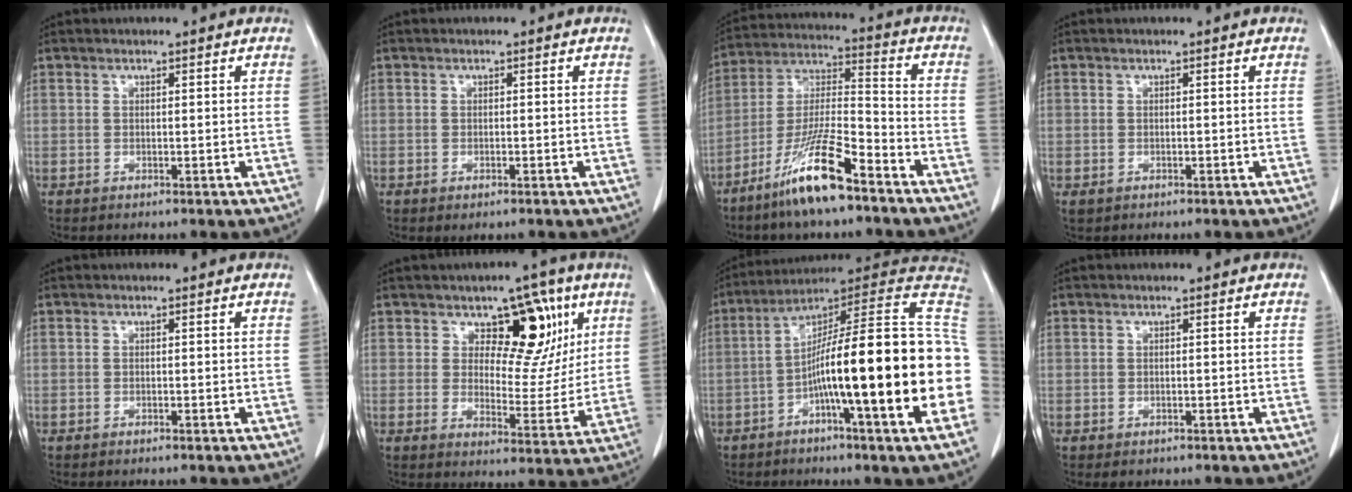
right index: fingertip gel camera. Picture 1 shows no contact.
{"total": 0.8, "force": [-0.4, 0.3, 0.6], "torque": [-0.009, -0.002, 0.000]}
{"total": 13.4, "force": [-8.8, 1.4, 10.0], "torque": [-0.204, -0.018, -0.164]}
{"total": 0.7, "force": [-0.2, 0.7, 0.2], "torque": [-0.006, 0.004, 0.004]}
{"total": 0.0}
{"total": 11.0, "force": [5.2, 6.1, 7.5], "torque": [-0.085, 0.009, 0.080]}
{"total": 26.0, "force": [-4.7, 0.5, 25.5], "torque": [-0.303, 0.019, -0.084]}
{"total": 1.0, "force": [-0.5, 0.9, 0.2], "torque": [-0.006, 0.005, -0.001]}